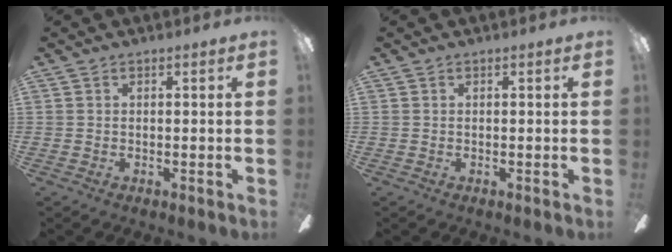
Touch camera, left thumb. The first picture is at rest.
{"total": 0.0}